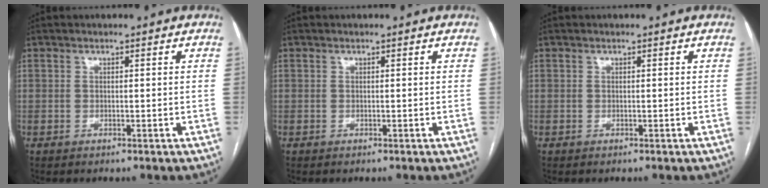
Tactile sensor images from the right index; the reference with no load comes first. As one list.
[{"total": 0.0}, {"total": 0.0}]